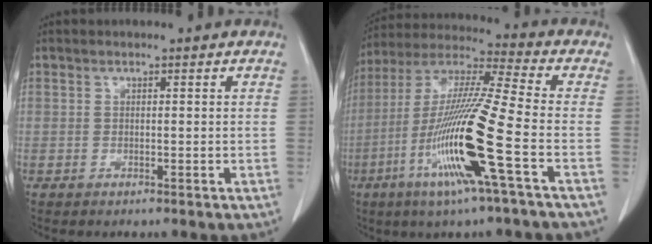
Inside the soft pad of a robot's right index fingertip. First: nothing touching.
{"total": 17.7, "force": [-6.2, -0.8, 16.5], "torque": [-0.339, -0.021, -0.127]}